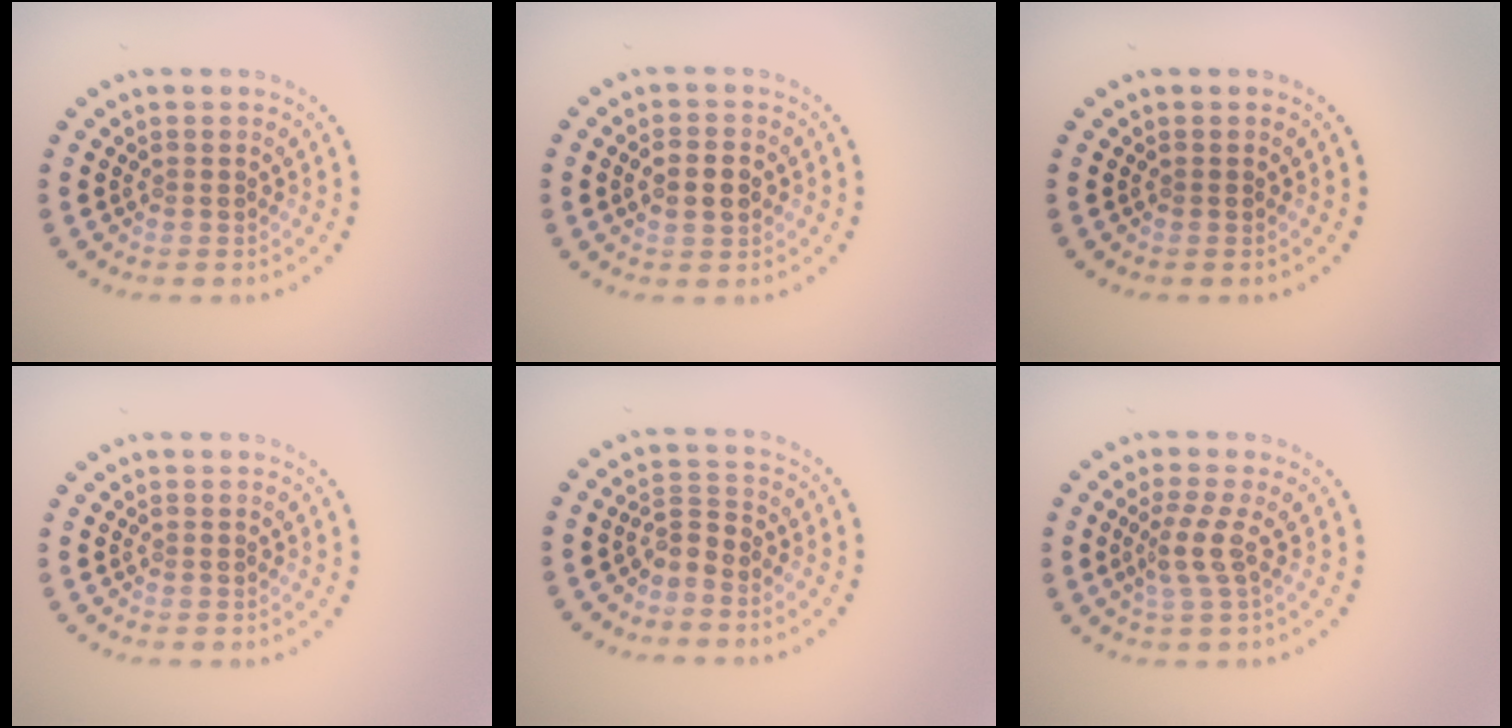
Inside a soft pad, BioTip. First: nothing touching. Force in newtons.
{"total": 2.6, "press": 2.6, "slide": 0.1}
{"total": 0.0}
{"total": 0.0}
{"total": 2.2, "press": 1.5, "slide": 1.6}
{"total": 2.2, "press": 1.5, "slide": 1.6}